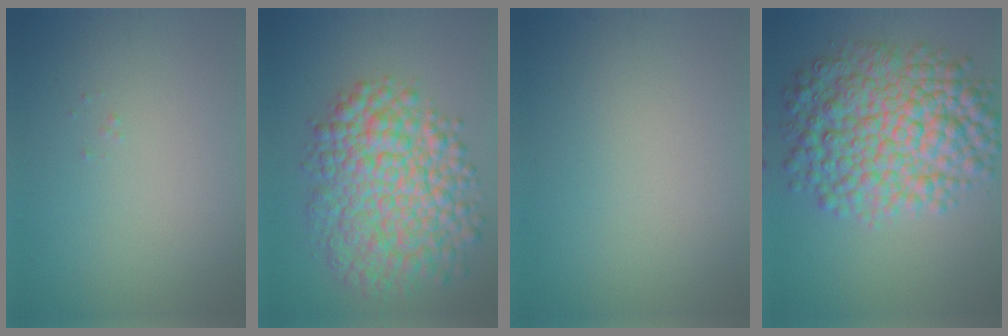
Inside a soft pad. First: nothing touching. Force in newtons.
{"total": 9.7, "press": 9.7, "slide": 0.2}
{"total": 0.0}
{"total": 10.4, "press": 10.4, "slide": 0.1}